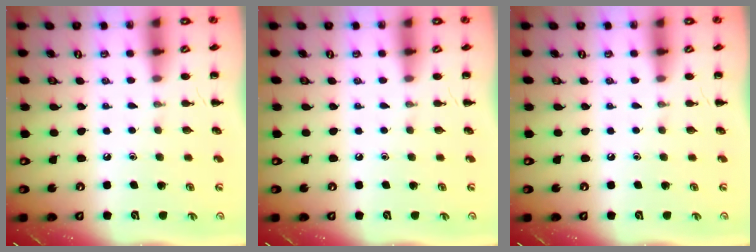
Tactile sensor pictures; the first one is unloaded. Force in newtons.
{"total": 0.0}
{"total": 0.0}